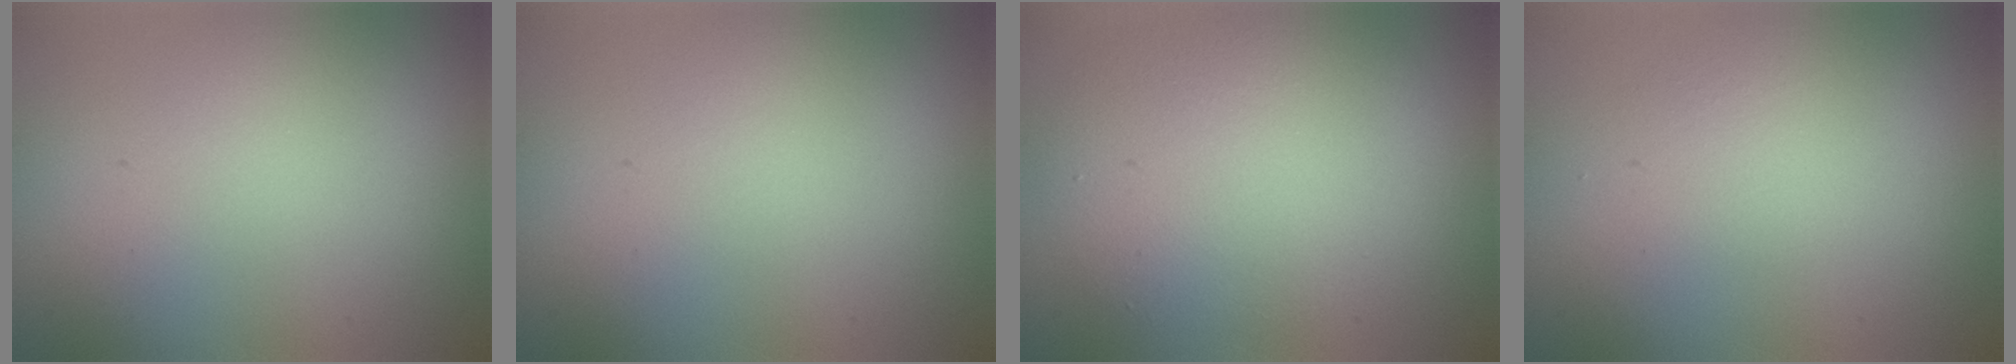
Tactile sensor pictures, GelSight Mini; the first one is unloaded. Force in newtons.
{"total": 0.0}
{"total": 5.9, "press": 5.9, "slide": 0.5}
{"total": 1.2, "press": 1.2, "slide": 0.0}